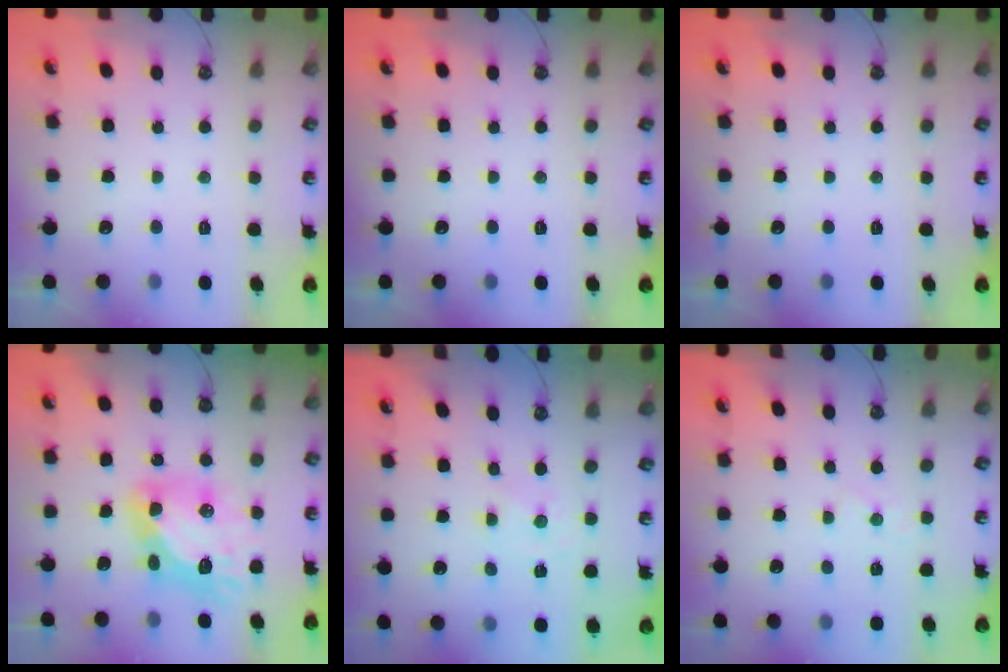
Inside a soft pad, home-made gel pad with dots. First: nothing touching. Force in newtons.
{"total": 0.0}
{"total": 0.0}
{"total": 13.3, "press": 13.3, "slide": 0.9}
{"total": 0.0}
{"total": 3.3, "press": 3.3, "slide": 0.4}